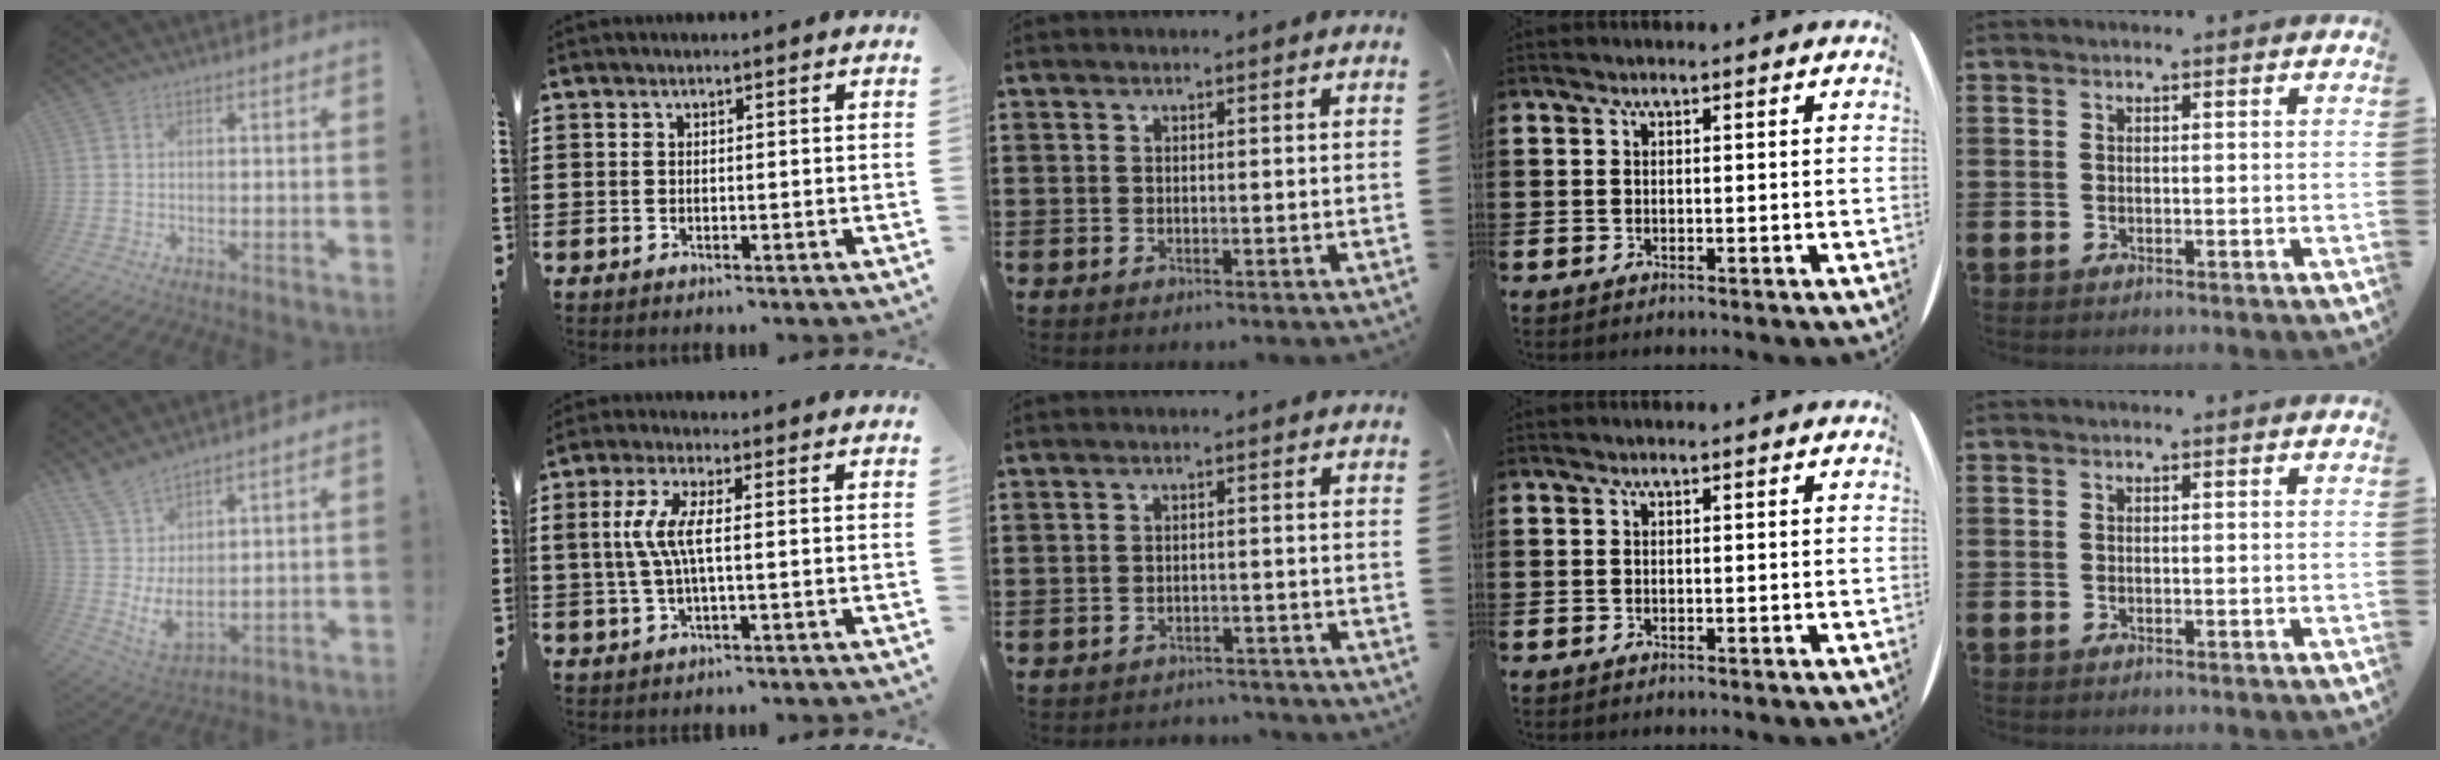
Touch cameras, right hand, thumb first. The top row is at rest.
{"thumb": {"total": 8.2, "force": [4.2, 3.1, 6.3], "torque": [-0.126, -0.042, 0.085]}, "index": {"total": 5.9, "force": [0.1, 1.2, 5.8], "torque": [-0.136, -0.009, -0.011]}, "middle": {"total": 2.0, "force": [-2.0, 0.2, -0.1], "torque": [-0.007, -0.001, -0.043]}}